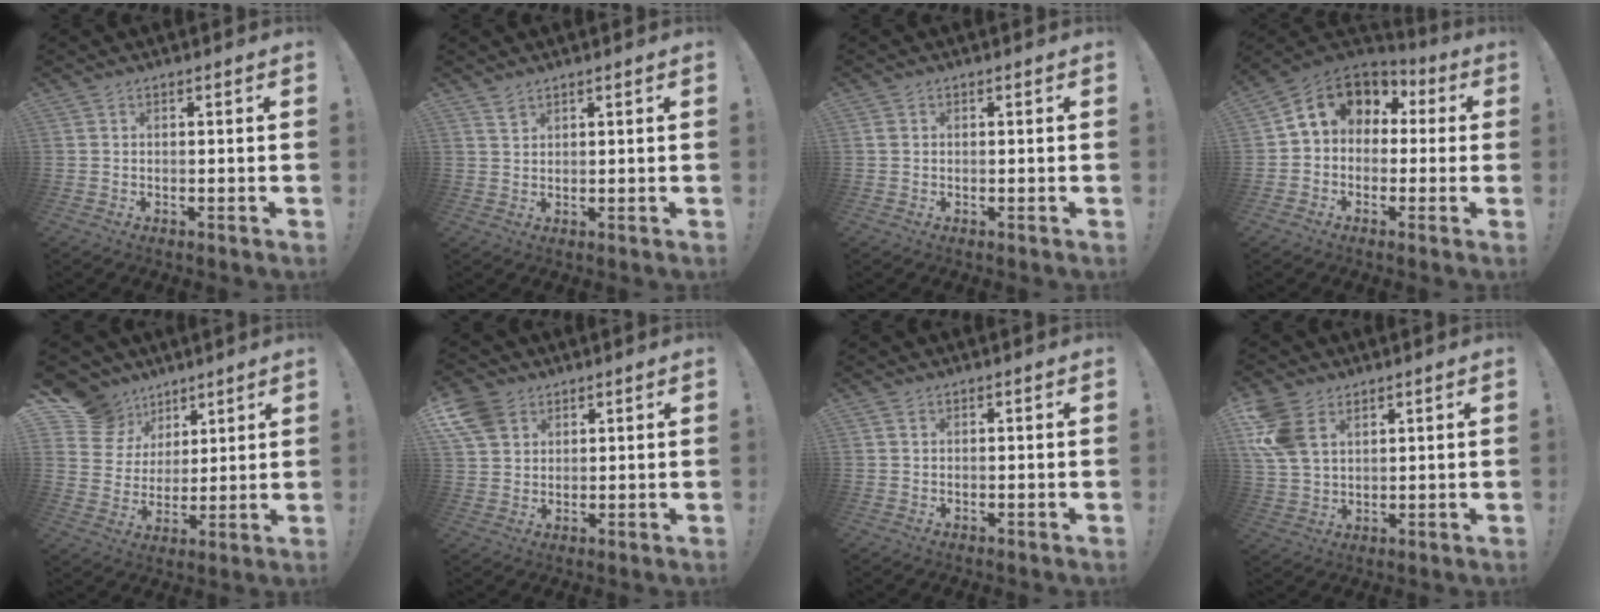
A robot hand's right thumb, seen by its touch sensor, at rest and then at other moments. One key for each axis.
{"total": 2.1, "fx": 1.6, "fy": 1.1, "fz": 0.7, "tx": 0.000, "ty": -0.011, "tz": 0.028}
{"total": 1.0, "fx": 0.3, "fy": 0.8, "fz": 0.5, "tx": -0.001, "ty": 0.000, "tz": 0.004}
{"total": 9.4, "fx": 2.2, "fy": 7.8, "fz": 4.8, "tx": -0.074, "ty": -0.002, "tz": 0.045}
{"total": 13.5, "fx": 7.8, "fy": 10.4, "fz": 3.7, "tx": -0.057, "ty": -0.050, "tz": 0.158}
{"total": 8.4, "fx": 4.6, "fy": 6.2, "fz": 3.4, "tx": -0.069, "ty": -0.020, "tz": 0.093}
{"total": 0.8, "fx": 0.4, "fy": 0.6, "fz": 0.2, "tx": -0.006, "ty": 0.003, "tz": 0.007}
{"total": 11.7, "fx": 5.5, "fy": 8.0, "fz": 6.6, "tx": -0.134, "ty": -0.017, "tz": 0.108}